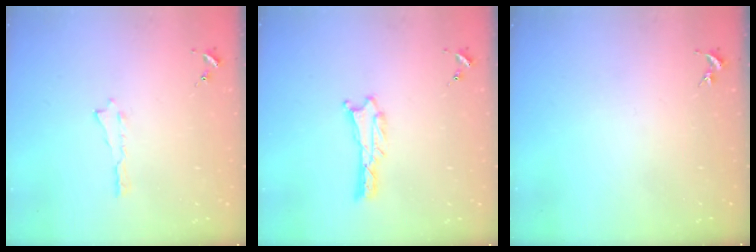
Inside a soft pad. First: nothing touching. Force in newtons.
{"total": 0.8, "press": 0.8, "slide": 0.1}
{"total": 0.0}